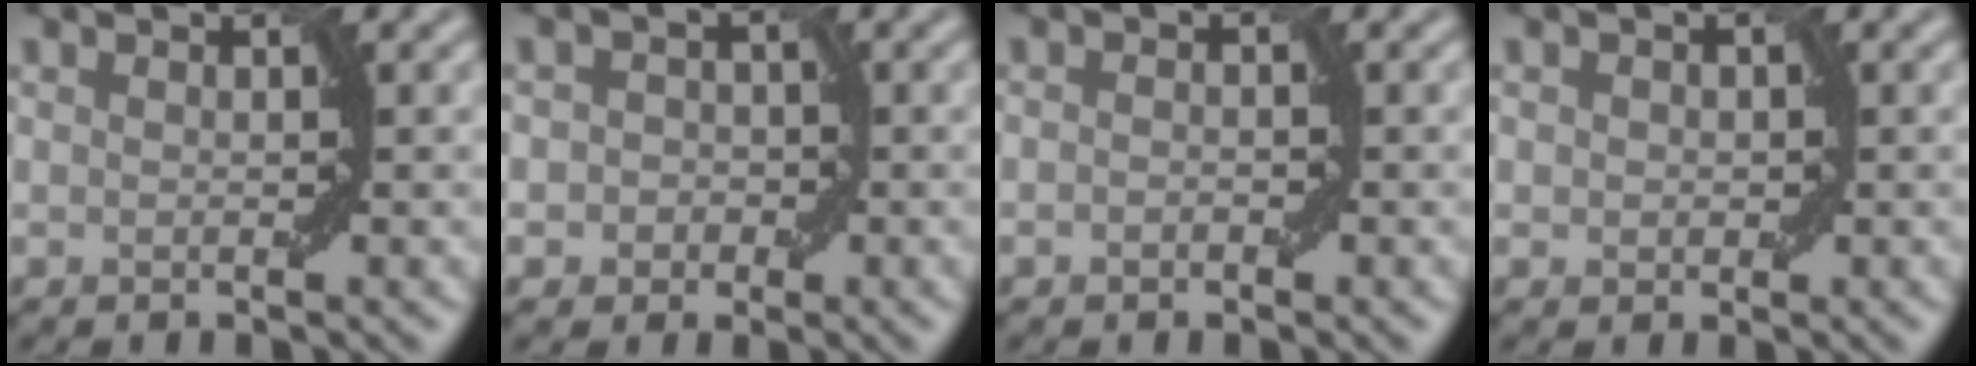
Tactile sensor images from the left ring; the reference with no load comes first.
{"total": 2.5, "force": [-0.3, 2.3, 0.8], "torque": [0.015, 0.008, -0.021]}
{"total": 0.8, "force": [-0.4, 0.5, 0.6], "torque": [-0.009, 0.002, -0.006]}
{"total": 1.1, "force": [0.1, 1.0, 0.5], "torque": [-0.005, 0.001, 0.001]}